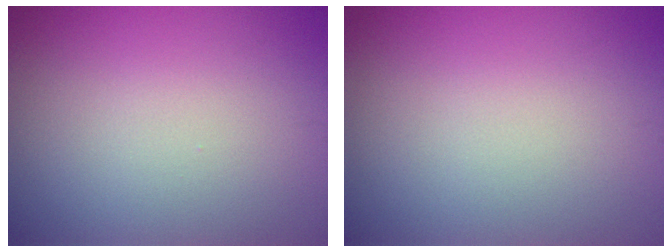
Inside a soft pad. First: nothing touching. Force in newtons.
{"total": 0.0}